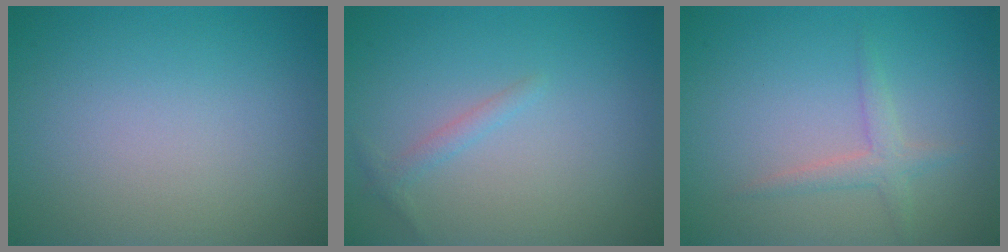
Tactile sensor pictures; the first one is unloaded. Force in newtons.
{"total": 1.1, "press": 1.1, "slide": 0.1}
{"total": 1.8, "press": 1.8, "slide": 0.0}